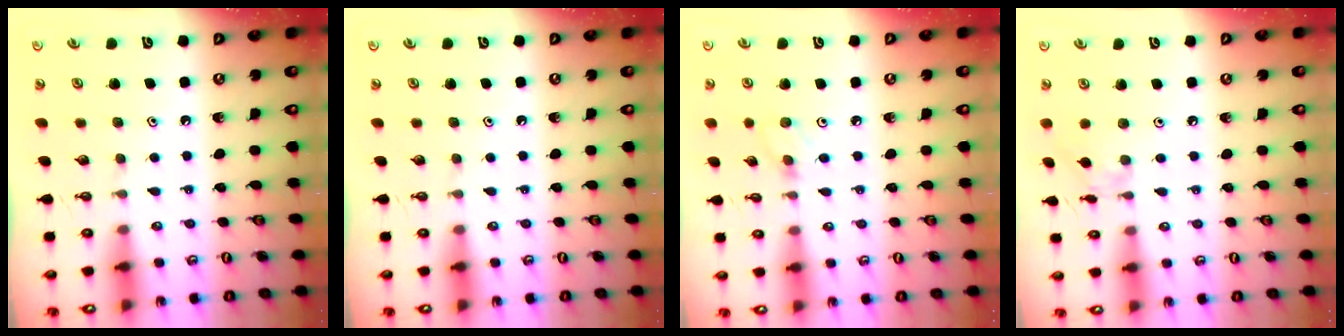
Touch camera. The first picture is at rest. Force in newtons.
{"total": 0.0}
{"total": 4.3, "press": 4.3, "slide": 0.6}
{"total": 1.4, "press": 1.3, "slide": 0.2}